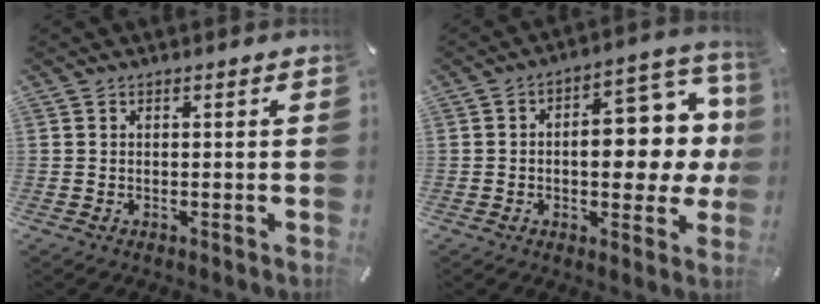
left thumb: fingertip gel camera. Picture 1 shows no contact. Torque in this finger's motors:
{"motor_torque": [2.23, 2.78, 1.03, -0.74, 0.39]}